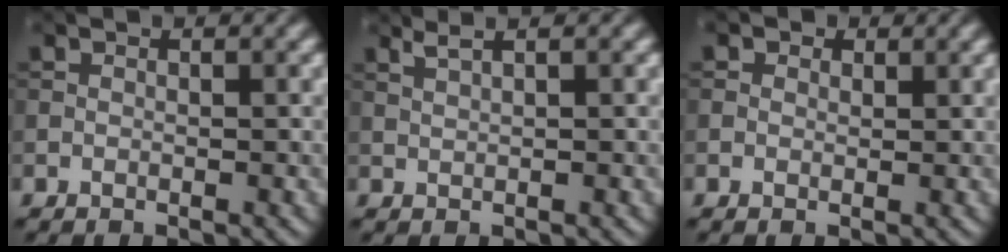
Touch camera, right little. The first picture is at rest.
{"total": 2.0, "force": [1.4, 0.6, 1.3], "torque": [-0.020, 0.004, 0.016]}
{"total": 1.1, "force": [0.5, 0.9, 0.4], "torque": [-0.005, -0.002, 0.000]}